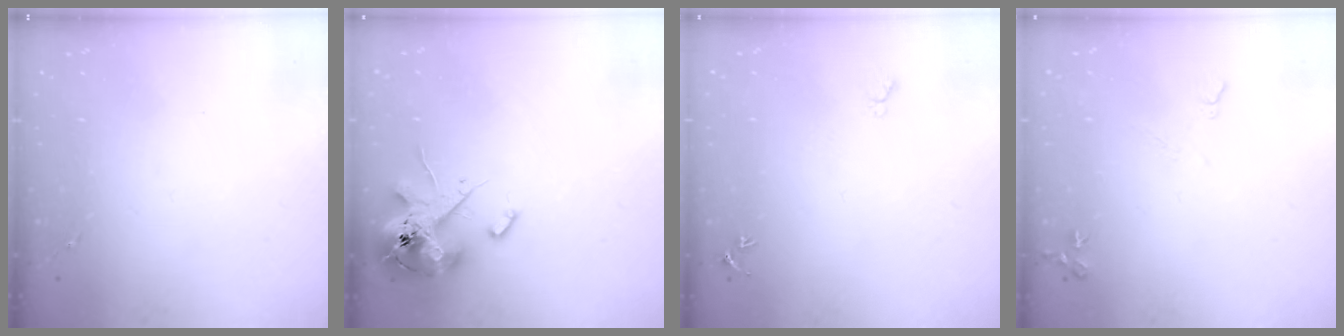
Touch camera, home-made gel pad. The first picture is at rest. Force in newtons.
{"total": 14.9, "press": 14.7, "slide": 2.3}
{"total": 4.8, "press": 4.8, "slide": 0.6}
{"total": 6.9, "press": 6.8, "slide": 1.0}